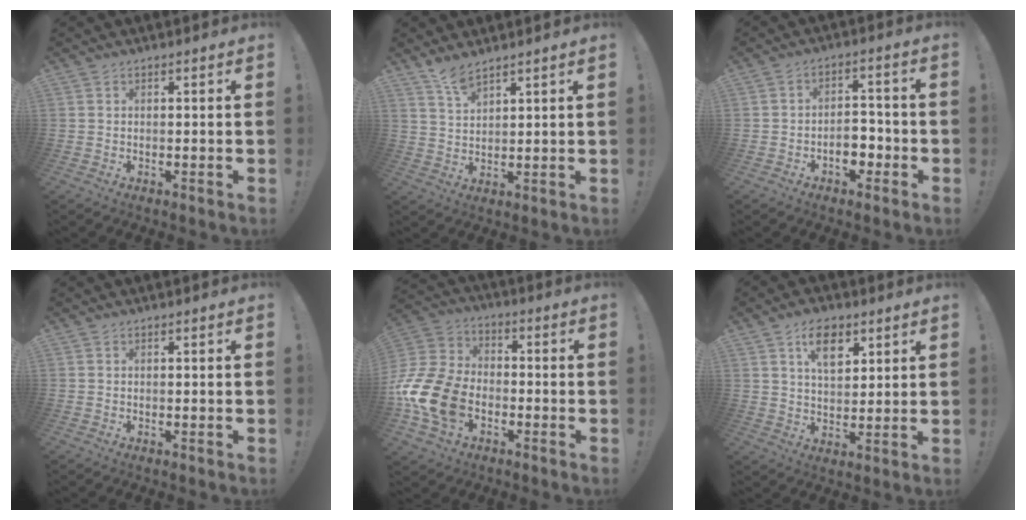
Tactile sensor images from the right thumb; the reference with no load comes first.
{"total": 5.2, "force": [4.3, 1.1, 2.7], "torque": [-0.054, -0.028, 0.079]}
{"total": 7.3, "force": [-2.9, 4.7, 4.7], "torque": [-0.067, 0.018, -0.046]}
{"total": 0.0}
{"total": 18.7, "force": [-6.3, 13.3, 11.5], "torque": [-0.222, 0.040, -0.101]}
{"total": 9.4, "force": [5.2, 5.3, 5.7], "torque": [-0.081, -0.014, 0.092]}